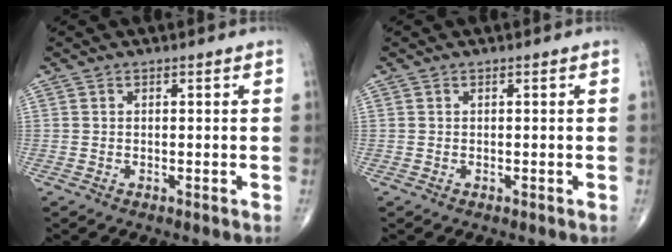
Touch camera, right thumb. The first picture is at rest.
{"total": 0.0}